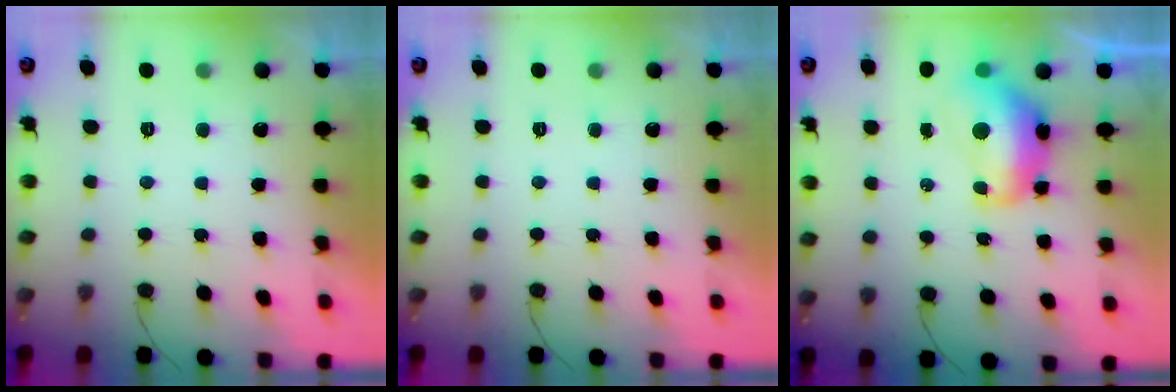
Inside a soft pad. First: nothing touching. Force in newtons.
{"total": 0.0}
{"total": 12.1, "press": 12.0, "slide": 1.6}